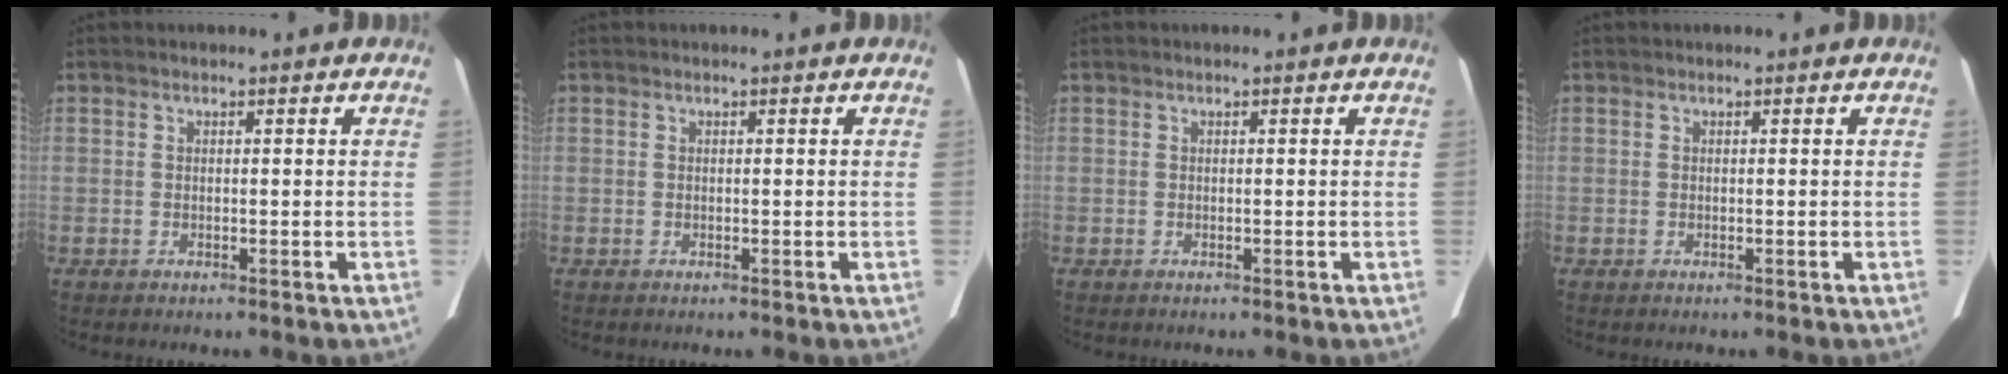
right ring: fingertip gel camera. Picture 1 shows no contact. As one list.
[{"total": 0.0}, {"total": 0.0}, {"total": 0.0}]